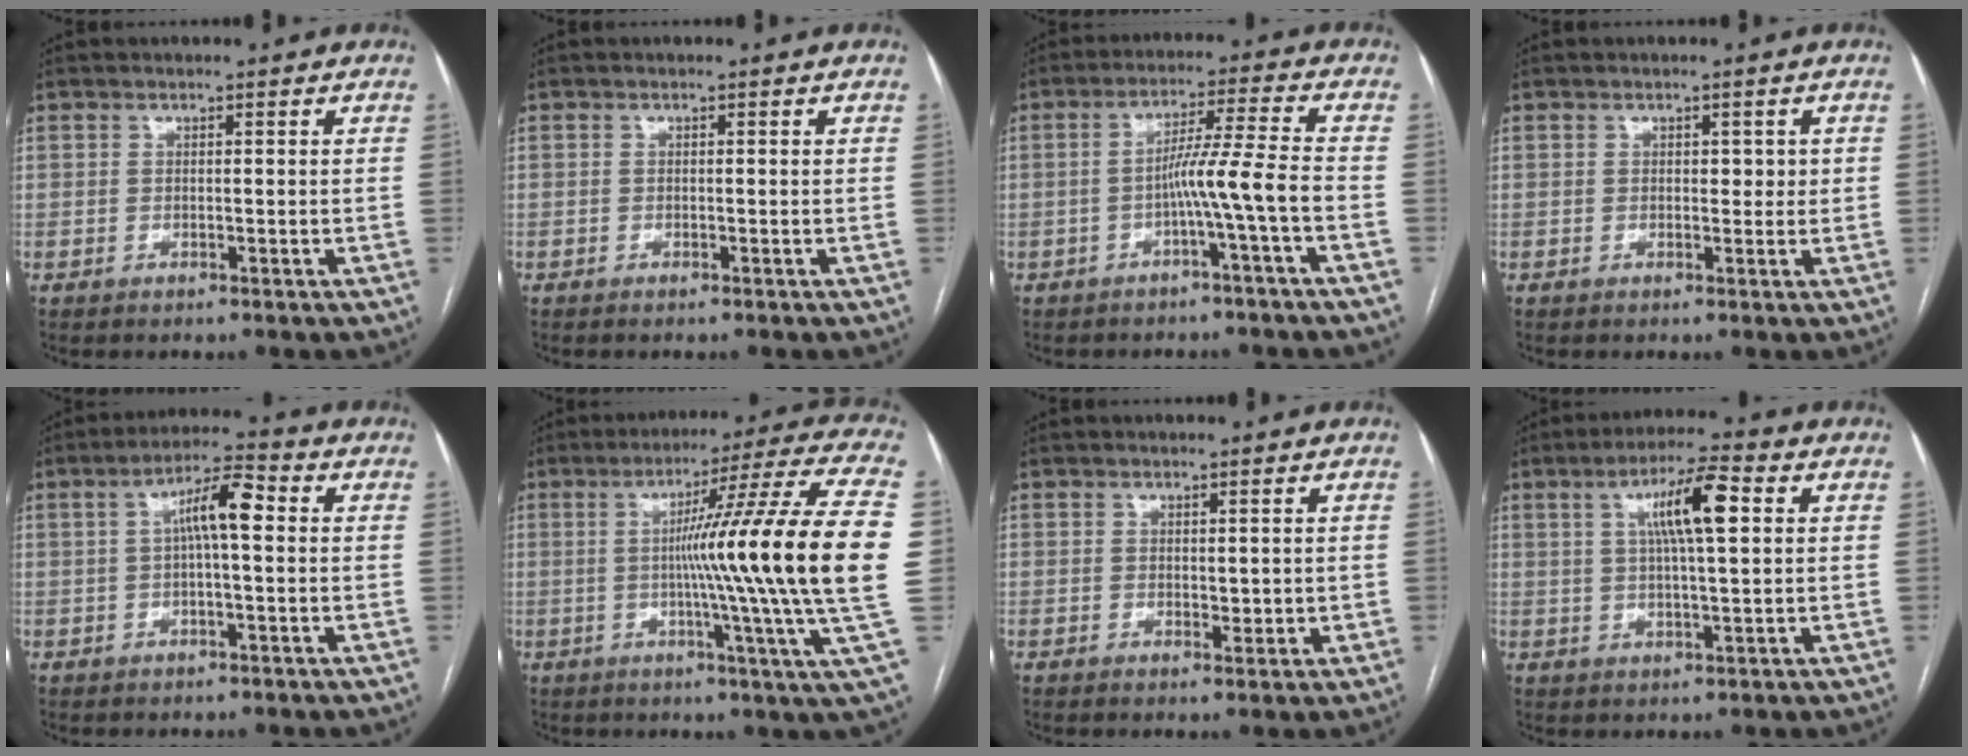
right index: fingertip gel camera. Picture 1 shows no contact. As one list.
[{"total": 0.0}, {"total": 6.8, "force": [-2.4, -1.5, 6.2], "torque": [-0.100, 0.015, -0.041]}, {"total": 2.1, "force": [0.4, 1.3, 1.5], "torque": [-0.014, 0.004, 0.005]}, {"total": 6.9, "force": [1.0, 1.3, 6.7], "torque": [-0.118, 0.026, 0.013]}, {"total": 22.7, "force": [0.0, -2.4, 22.5], "torque": [-0.282, -0.002, -0.019]}, {"total": 1.9, "force": [0.2, 1.2, 1.5], "torque": [-0.019, -0.006, 0.006]}, {"total": 8.9, "force": [2.5, 1.1, 8.5], "torque": [-0.148, 0.015, 0.043]}]